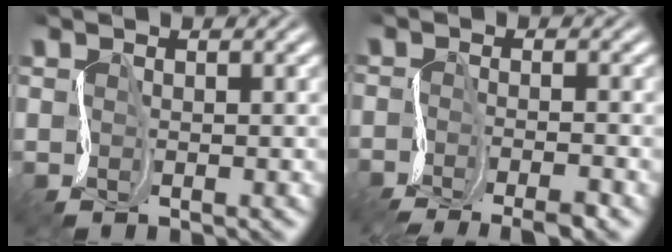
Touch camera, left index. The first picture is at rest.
{"total": 4.5, "force": [-3.6, 0.5, 2.6], "torque": [-0.037, -0.007, -0.069]}